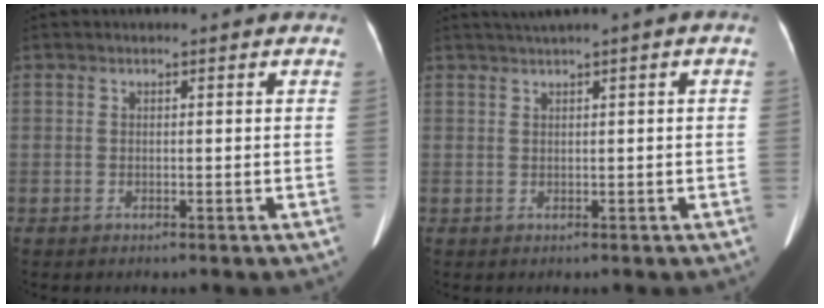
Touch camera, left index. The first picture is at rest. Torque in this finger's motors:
{"motor_torque": [0.51, -0.67, 0.00, 0.07]}